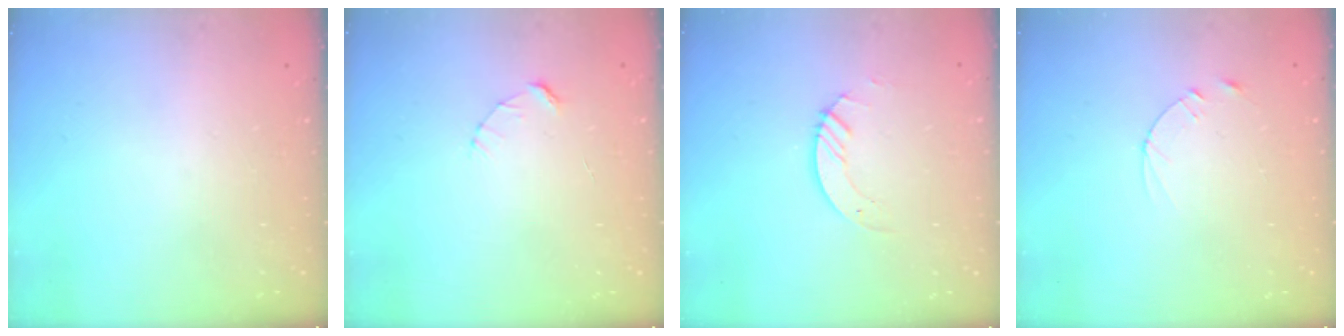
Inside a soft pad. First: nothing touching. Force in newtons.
{"total": 2.7, "press": 2.7, "slide": 0.3}
{"total": 2.9, "press": 2.9, "slide": 0.3}
{"total": 2.4, "press": 2.3, "slide": 0.2}